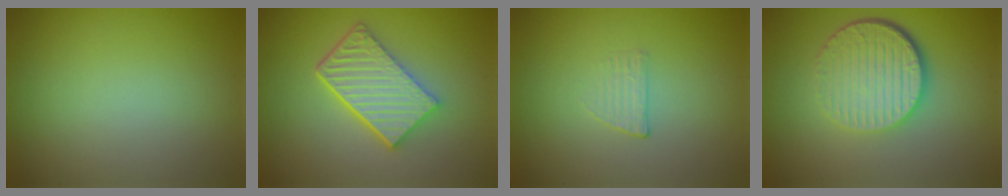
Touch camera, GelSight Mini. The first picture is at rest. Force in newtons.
{"total": 6.0, "press": 4.4, "slide": 4.0}
{"total": 1.0, "press": 0.3, "slide": 1.0}
{"total": 6.6, "press": 4.4, "slide": 4.9}